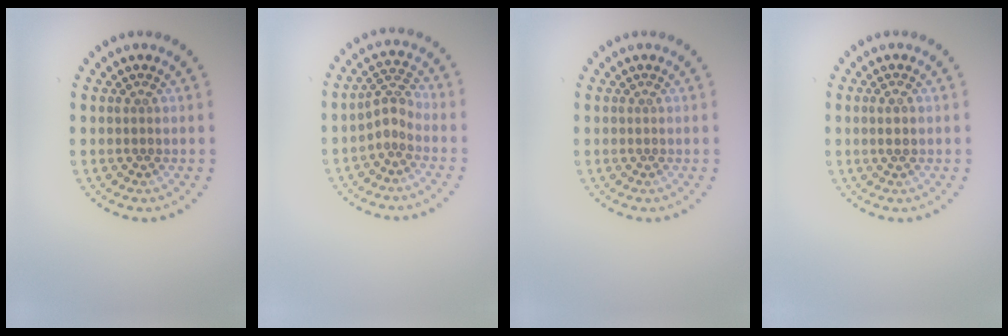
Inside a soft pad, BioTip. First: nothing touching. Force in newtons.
{"total": 2.1, "press": 1.5, "slide": 1.4}
{"total": 0.0}
{"total": 1.1, "press": 1.0, "slide": 0.6}